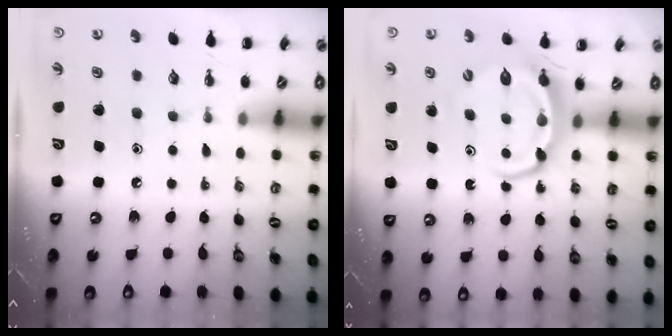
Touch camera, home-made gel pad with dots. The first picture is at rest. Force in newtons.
{"total": 6.2, "press": 6.1, "slide": 0.8}